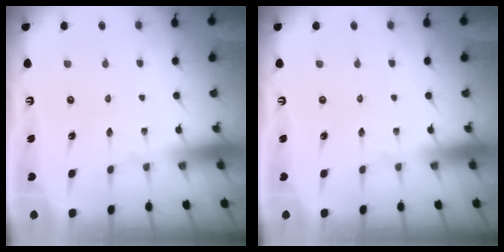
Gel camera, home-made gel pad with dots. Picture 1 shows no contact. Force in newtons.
{"total": 0.0}